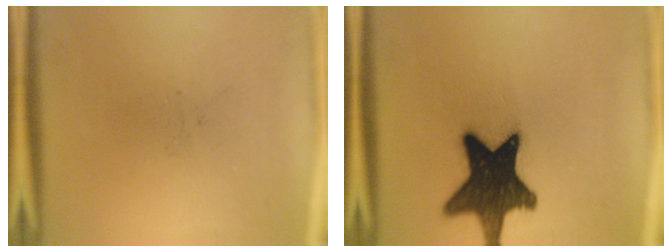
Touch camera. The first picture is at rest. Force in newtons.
{"total": 17.5}